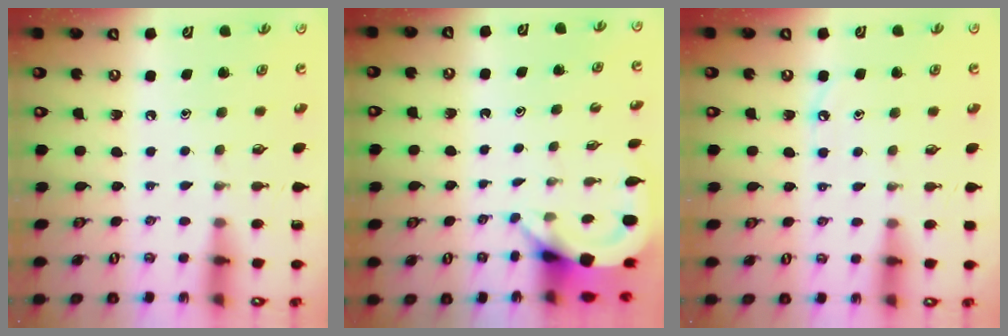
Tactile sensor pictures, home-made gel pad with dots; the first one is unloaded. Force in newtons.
{"total": 3.6, "press": 3.6, "slide": 0.2}
{"total": 4.3, "press": 4.2, "slide": 0.6}